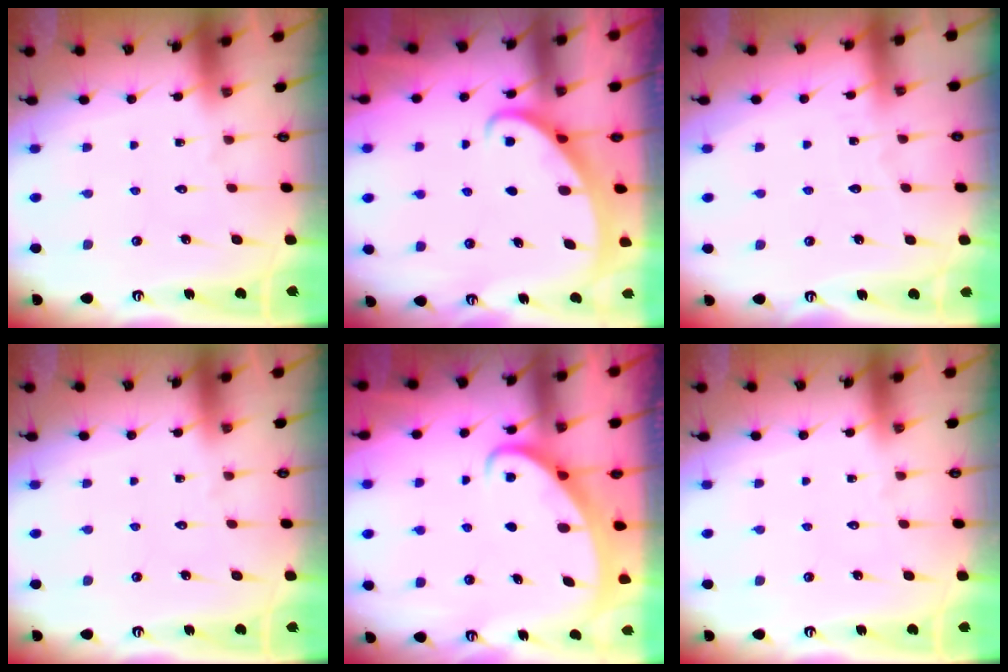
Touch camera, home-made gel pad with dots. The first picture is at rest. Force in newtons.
{"total": 2.3, "press": 2.3, "slide": 0.2}
{"total": 2.2, "press": 2.2, "slide": 0.2}
{"total": 0.0}
{"total": 2.5, "press": 2.5, "slide": 0.3}
{"total": 0.0}